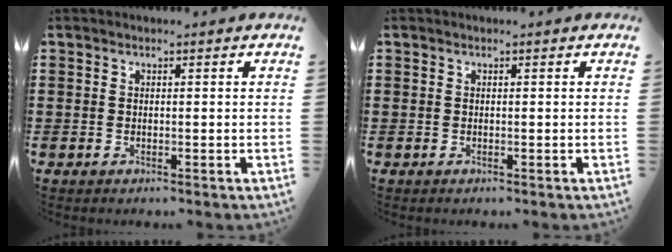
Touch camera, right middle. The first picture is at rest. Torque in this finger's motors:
{"motor_torque": [0.19, -0.09, 0.04, 0.02]}